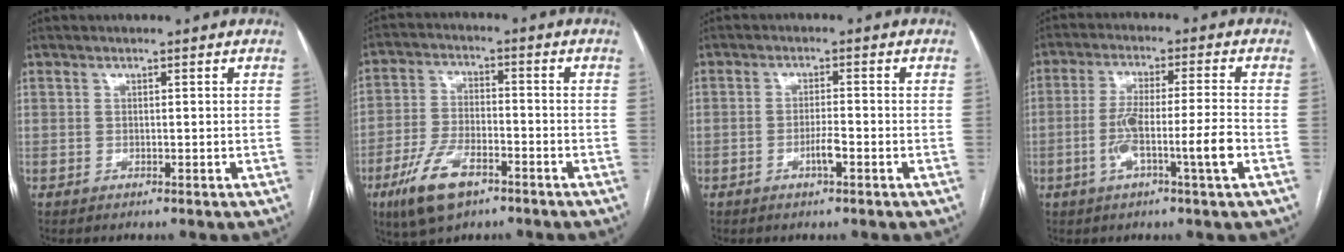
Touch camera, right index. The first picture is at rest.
{"total": 10.2, "force": [-5.8, 4.5, 7.1], "torque": [-0.150, -0.003, -0.103]}
{"total": 2.7, "force": [-1.2, 0.3, 2.4], "torque": [-0.045, 0.000, -0.022]}
{"total": 8.9, "force": [-2.9, -0.2, 8.5], "torque": [-0.158, 0.004, -0.052]}